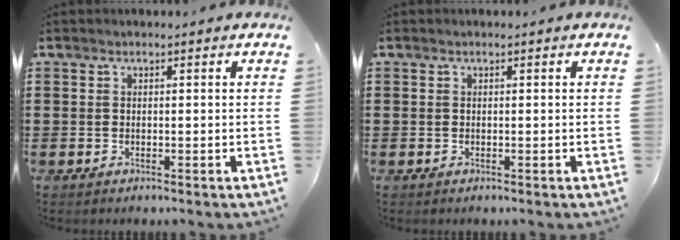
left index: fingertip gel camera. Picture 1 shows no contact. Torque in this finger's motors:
{"motor_torque": [0.00, 0.00, 0.00, 0.00]}